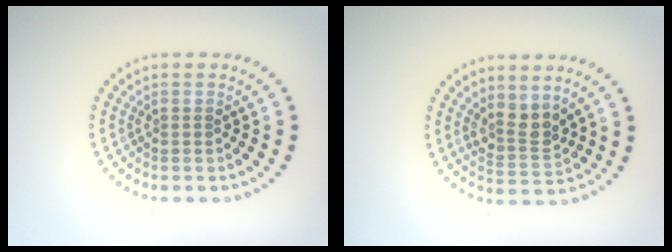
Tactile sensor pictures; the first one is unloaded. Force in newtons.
{"total": 2.4, "press": 1.9, "slide": 1.5}